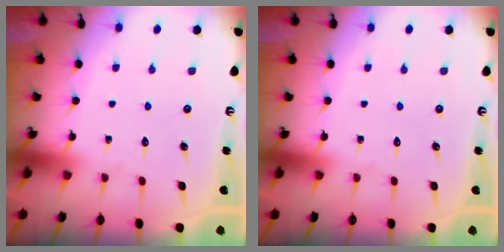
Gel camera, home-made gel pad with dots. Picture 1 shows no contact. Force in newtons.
{"total": 0.0}